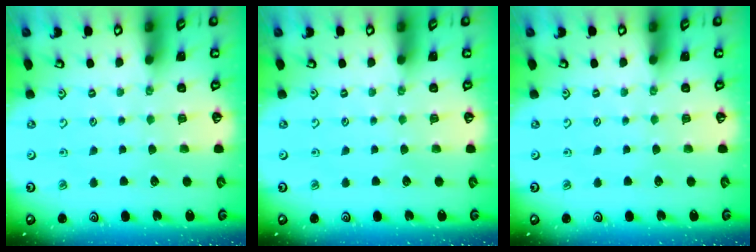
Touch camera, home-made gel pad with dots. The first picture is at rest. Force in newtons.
{"total": 0.0}
{"total": 0.0}